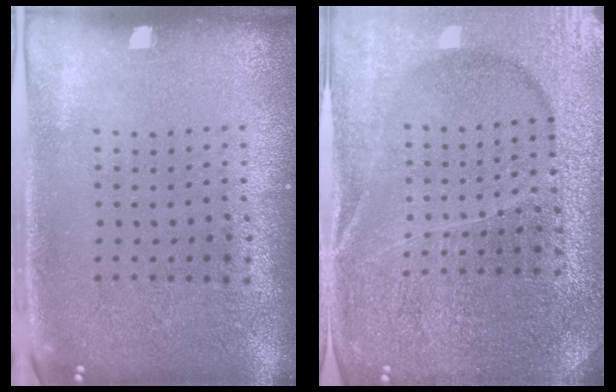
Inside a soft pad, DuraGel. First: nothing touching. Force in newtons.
{"total": 4.1, "press": 3.9, "slide": 1.1}